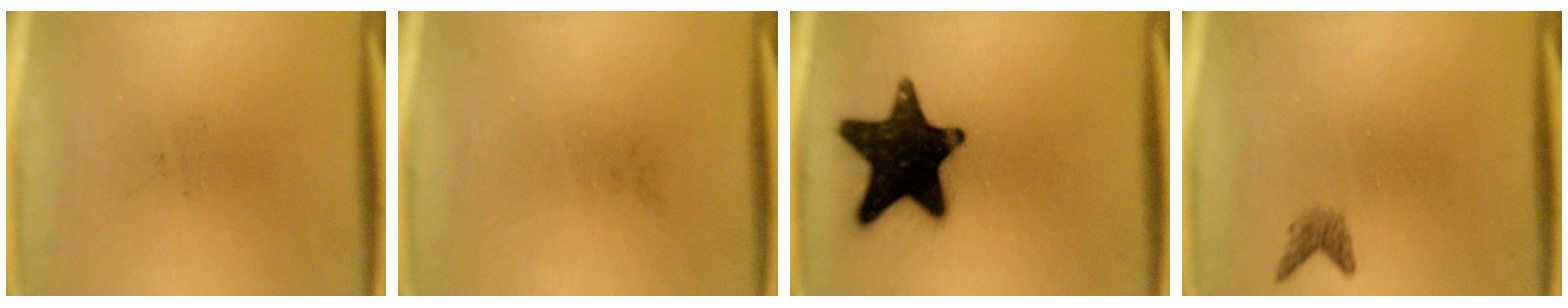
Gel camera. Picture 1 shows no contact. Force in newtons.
{"total": 0.0}
{"total": 18.2}
{"total": 1.5}